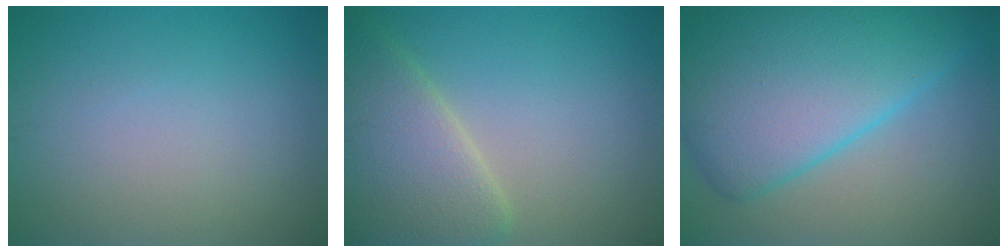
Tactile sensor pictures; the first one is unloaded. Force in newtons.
{"total": 6.9, "press": 6.8, "slide": 0.5}
{"total": 12.0, "press": 12.0, "slide": 0.2}